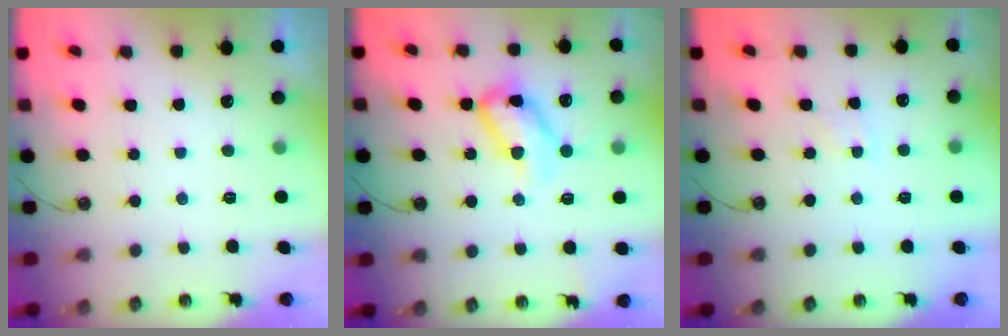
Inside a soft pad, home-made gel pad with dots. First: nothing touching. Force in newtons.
{"total": 12.7, "press": 12.6, "slide": 1.8}
{"total": 2.7, "press": 2.7, "slide": 0.4}